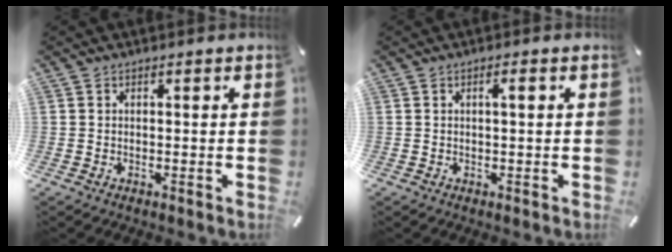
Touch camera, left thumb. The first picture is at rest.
{"total": 1.8, "force": [0.3, 0.2, 1.7], "torque": [-0.032, 0.003, 0.002]}